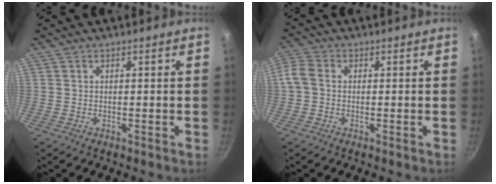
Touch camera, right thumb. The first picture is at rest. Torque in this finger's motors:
{"motor_torque": [0.00, 0.04, 0.10, -0.11, 0.02]}